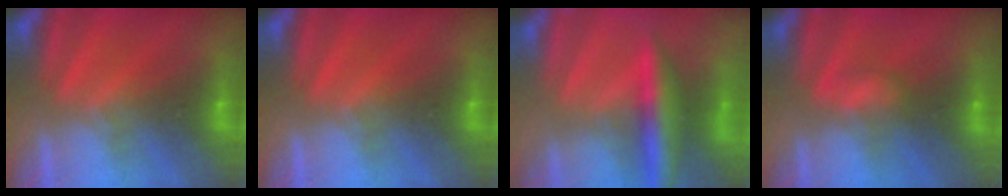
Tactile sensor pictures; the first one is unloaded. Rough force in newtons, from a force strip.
{"total": 0.0}
{"total": 9.6}
{"total": 2.2}